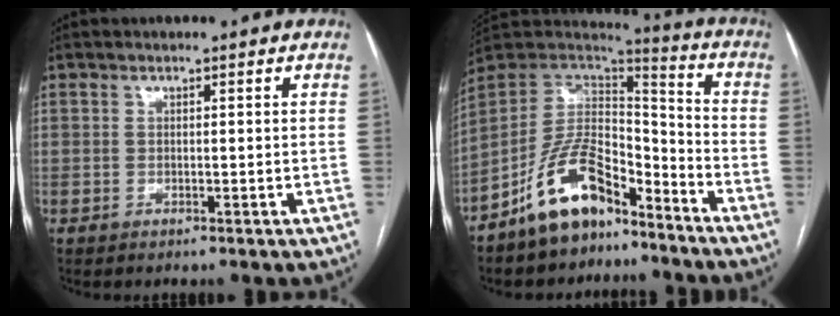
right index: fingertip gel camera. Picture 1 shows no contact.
{"total": 13.8, "force": [-9.4, 5.9, 8.1], "torque": [-0.155, 0.031, -0.175]}